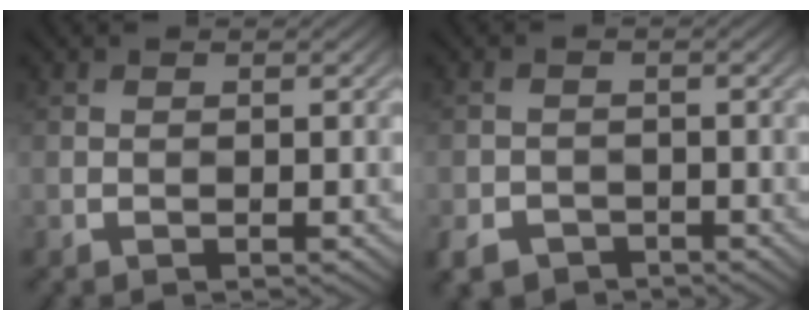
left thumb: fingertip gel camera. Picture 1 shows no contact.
{"total": 3.4, "force": [-2.4, 2.1, 1.1], "torque": [-0.025, -0.008, -0.048]}